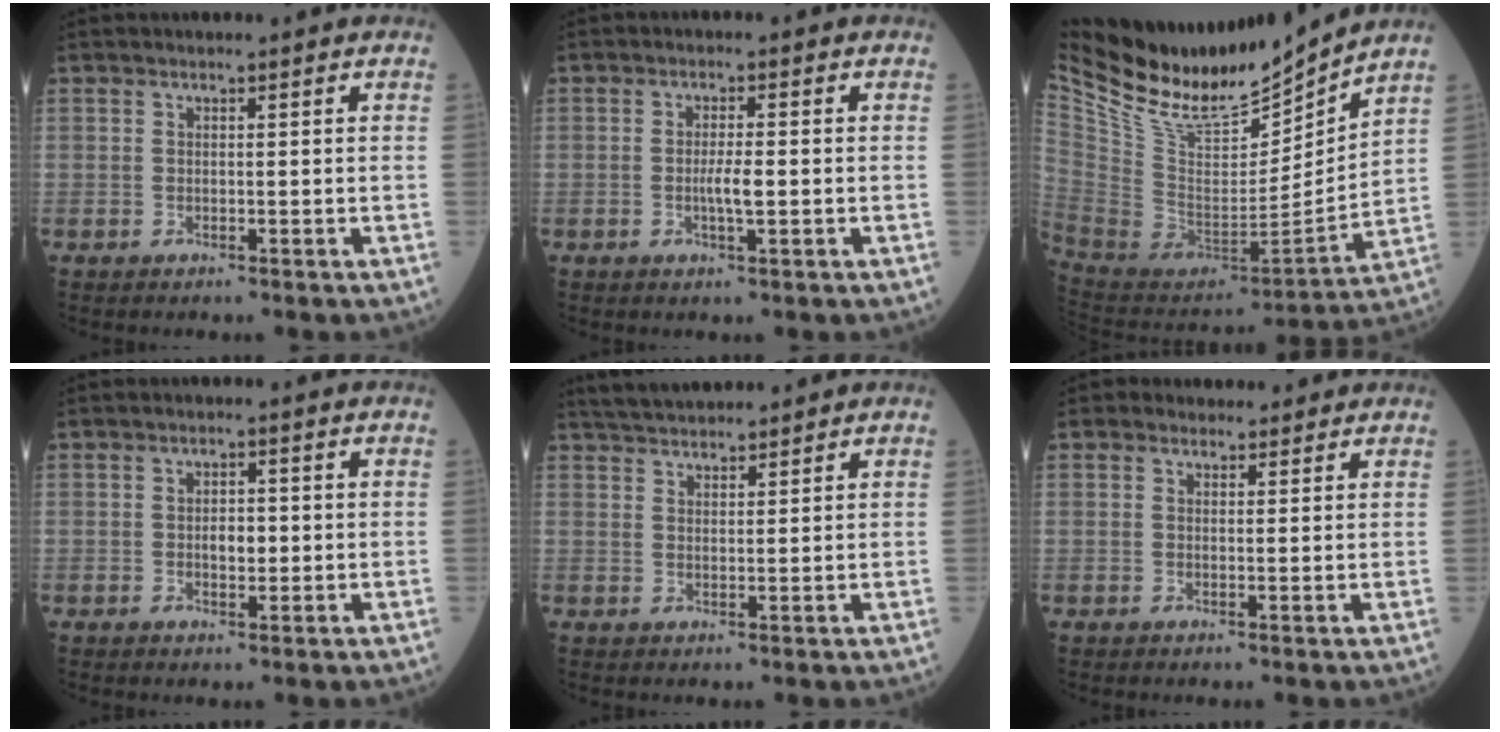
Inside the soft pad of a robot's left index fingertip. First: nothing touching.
{"total": 2.7, "force": [-0.7, 0.2, 2.6], "torque": [-0.050, -0.005, -0.014]}
{"total": 22.4, "force": [19.4, 4.4, 10.4], "torque": [-0.204, -0.023, 0.346]}
{"total": 2.5, "force": [-0.4, 1.3, 2.1], "torque": [-0.031, 0.000, -0.007]}
{"total": 5.9, "force": [5.6, 1.0, 1.8], "torque": [-0.031, 0.028, 0.096]}
{"total": 2.6, "force": [2.1, 1.6, 0.2], "torque": [0.002, 0.012, 0.025]}